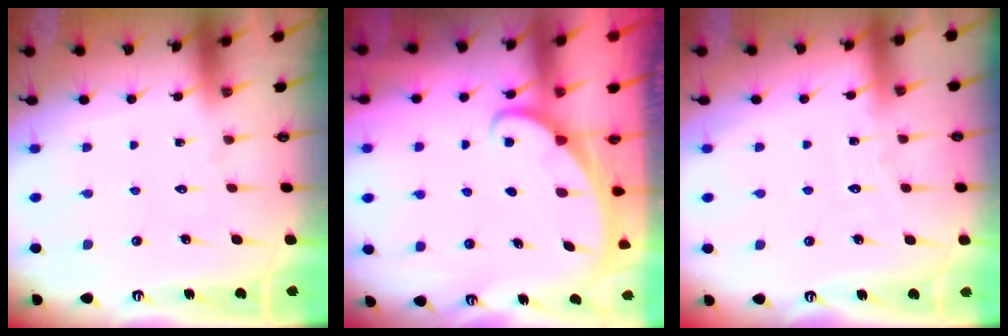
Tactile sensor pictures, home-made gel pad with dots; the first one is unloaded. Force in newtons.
{"total": 1.6, "press": 1.6, "slide": 0.1}
{"total": 2.3, "press": 2.3, "slide": 0.2}